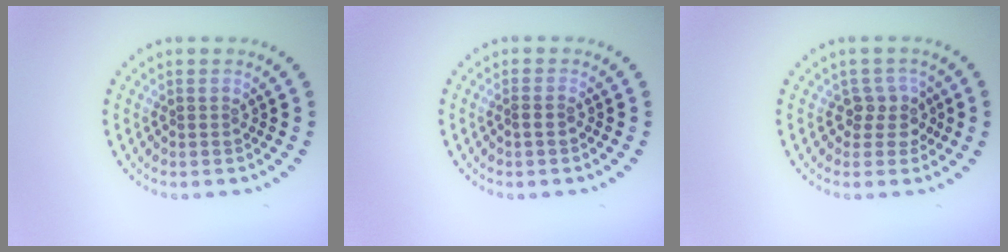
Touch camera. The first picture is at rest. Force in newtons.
{"total": 0.6, "press": 0.3, "slide": 0.5}
{"total": 2.3, "press": 1.9, "slide": 1.4}